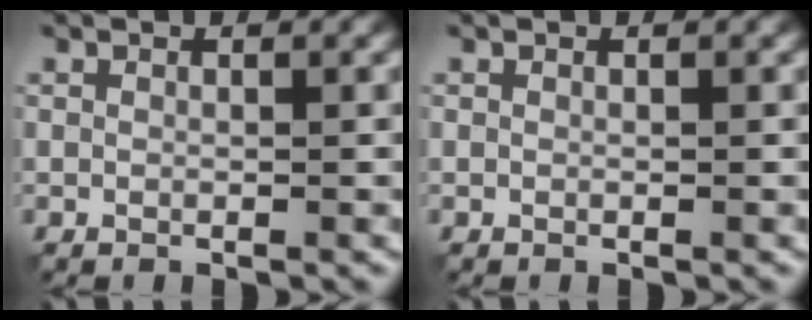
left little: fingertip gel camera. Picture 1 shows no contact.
{"total": 0.0}